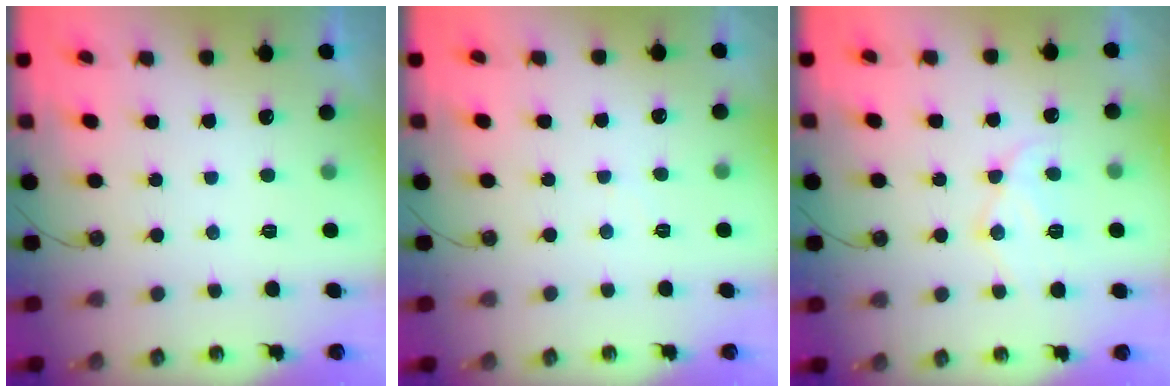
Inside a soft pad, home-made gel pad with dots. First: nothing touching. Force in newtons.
{"total": 2.8, "press": 2.8, "slide": 0.5}
{"total": 12.6, "press": 12.6, "slide": 1.1}